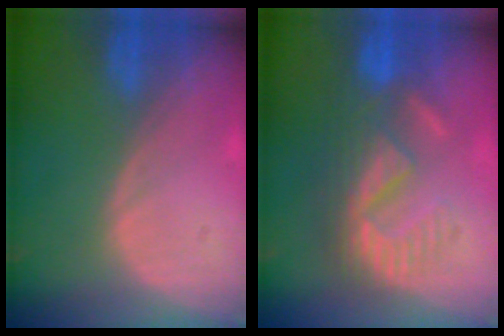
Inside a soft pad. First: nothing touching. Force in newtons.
{"total": 8.9, "press": 8.2, "slide": 3.6}